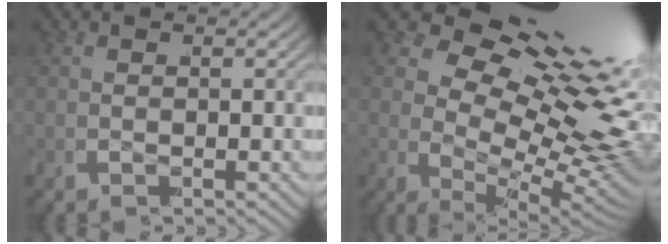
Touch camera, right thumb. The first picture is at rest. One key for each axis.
{"total": 17.8, "fx": 0.8, "fy": 10.6, "fz": 14.3, "tx": -0.223, "ty": -0.037, "tz": 0.022}